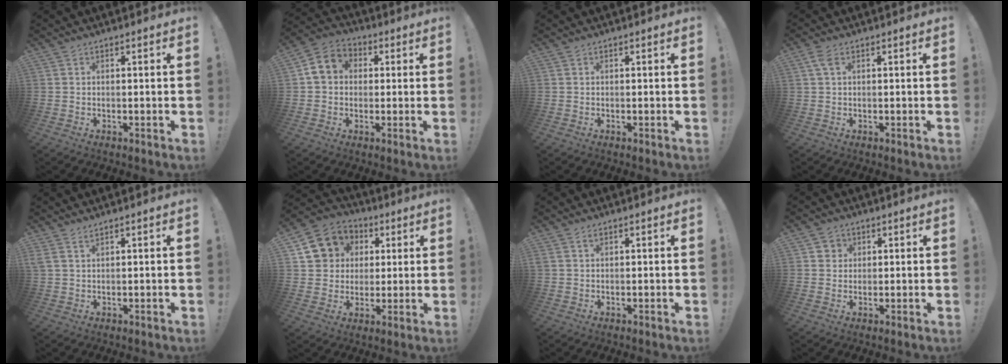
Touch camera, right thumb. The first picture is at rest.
{"total": 7.8, "force": [1.2, 6.7, 3.8], "torque": [-0.058, 0.012, 0.029]}
{"total": 0.0}
{"total": 3.1, "force": [1.0, 1.8, 2.3], "torque": [-0.045, 0.005, 0.019]}
{"total": 1.9, "force": [1.3, 0.1, 1.4], "torque": [-0.036, 0.000, 0.025]}
{"total": 11.9, "force": [3.6, 10.6, 3.9], "torque": [-0.050, -0.013, 0.080]}
{"total": 1.2, "force": [0.6, 0.5, 0.9], "torque": [-0.016, 0.002, 0.010]}
{"total": 2.9, "force": [1.0, 2.7, 0.5], "torque": [-0.008, -0.002, 0.017]}